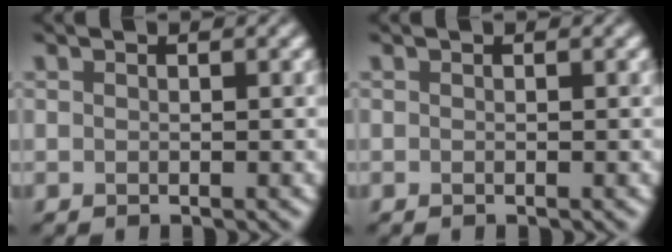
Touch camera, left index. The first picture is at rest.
{"total": 0.0}